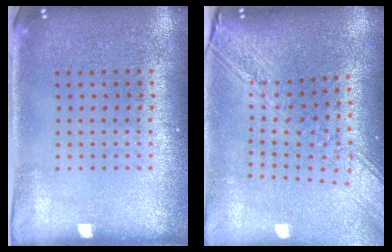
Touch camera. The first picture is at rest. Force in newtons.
{"total": 2.9, "press": 2.3, "slide": 1.9}